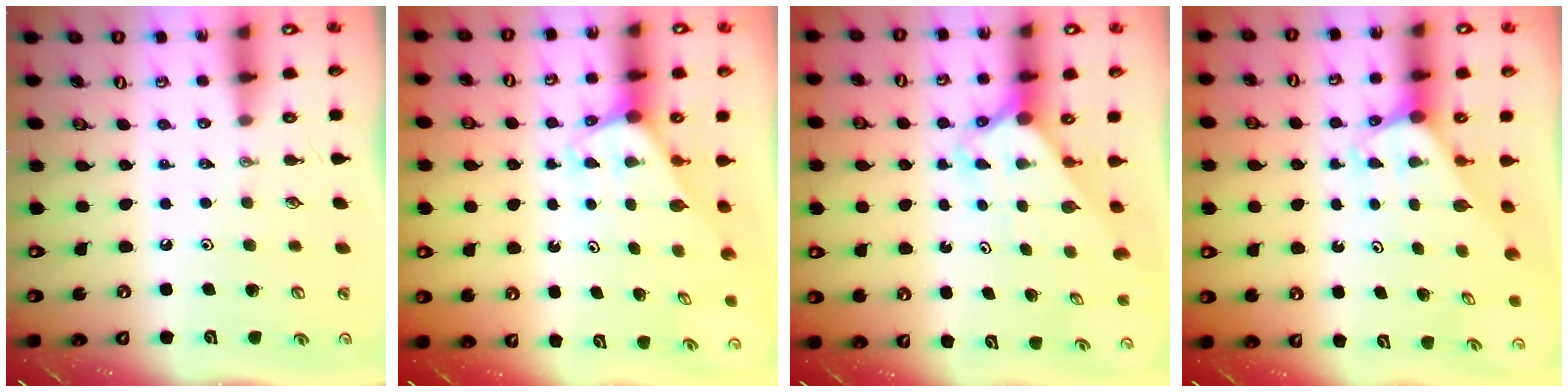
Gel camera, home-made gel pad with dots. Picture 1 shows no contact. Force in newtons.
{"total": 2.1, "press": 2.1, "slide": 0.2}
{"total": 2.7, "press": 2.7, "slide": 0.2}
{"total": 2.0, "press": 2.0, "slide": 0.1}